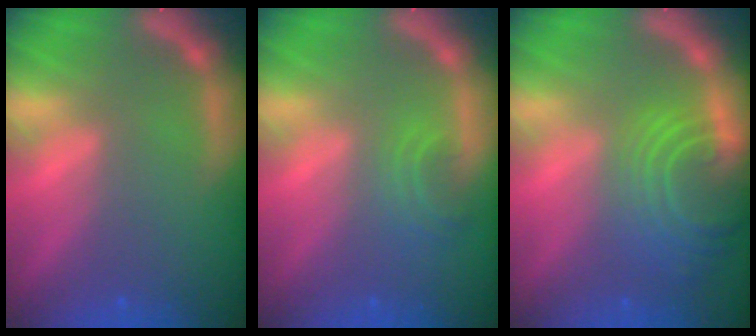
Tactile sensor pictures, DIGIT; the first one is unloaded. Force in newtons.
{"total": 2.4}
{"total": 8.5}